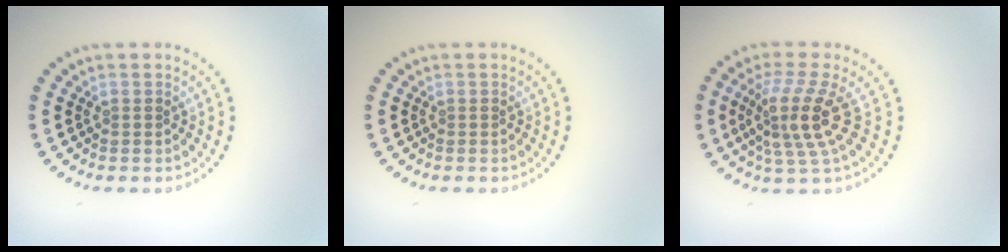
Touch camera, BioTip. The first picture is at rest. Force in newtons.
{"total": 0.0}
{"total": 4.4, "press": 3.3, "slide": 2.9}